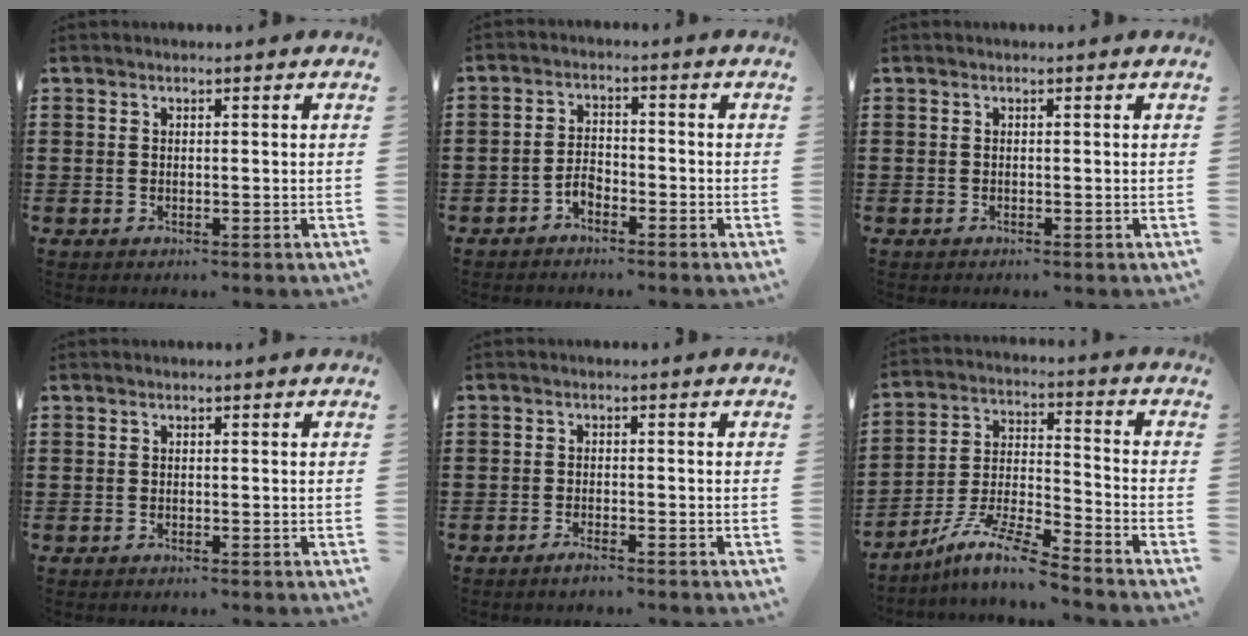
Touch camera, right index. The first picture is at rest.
{"total": 2.6, "force": [-1.9, 1.4, 1.1], "torque": [-0.025, 0.007, -0.040]}
{"total": 0.0}
{"total": 0.0}
{"total": 1.5, "force": [-1.4, -0.1, 0.7], "torque": [-0.014, -0.006, -0.024]}
{"total": 9.6, "force": [-8.1, 0.3, 5.1], "torque": [-0.107, 0.002, -0.162]}